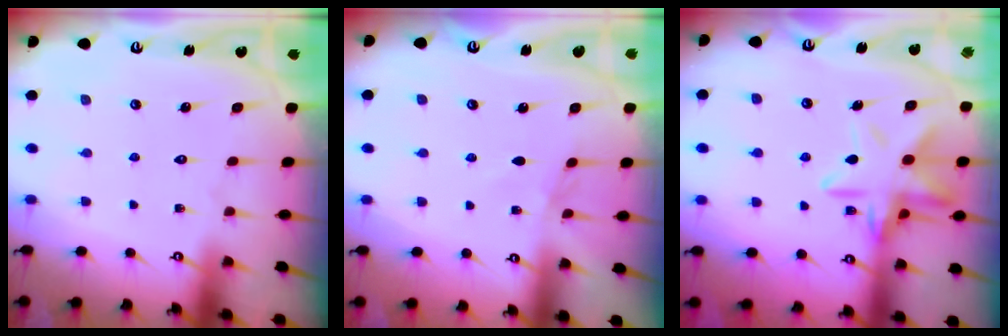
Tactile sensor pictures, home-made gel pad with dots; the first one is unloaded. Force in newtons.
{"total": 2.6, "press": 2.5, "slide": 0.4}
{"total": 12.6, "press": 12.5, "slide": 1.2}